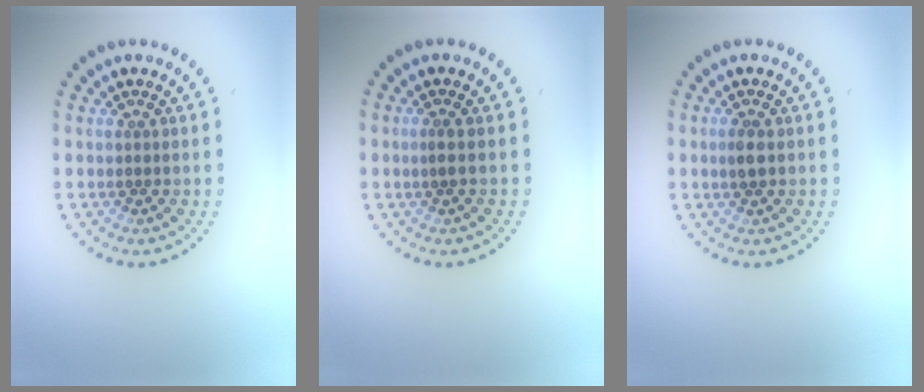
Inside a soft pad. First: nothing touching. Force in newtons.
{"total": 0.8, "press": 0.5, "slide": 0.6}
{"total": 1.3, "press": 1.2, "slide": 0.3}